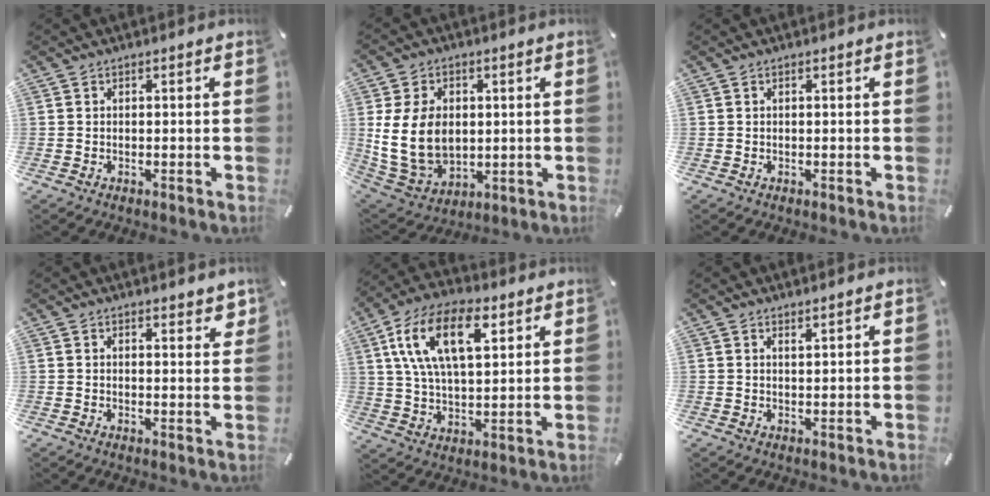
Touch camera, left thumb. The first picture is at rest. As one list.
[{"total": 14.2, "force": [1.5, 10.8, 9.1], "torque": [-0.195, 0.001, 0.028]}, {"total": 0.0}, {"total": 2.7, "force": [2.4, 1.0, 0.8], "torque": [-0.003, -0.013, 0.041]}, {"total": 17.2, "force": [7.2, 8.9, 12.8], "torque": [-0.259, -0.005, 0.121]}, {"total": 1.4, "force": [1.3, 0.1, 0.6], "torque": [-0.011, -0.003, 0.024]}]